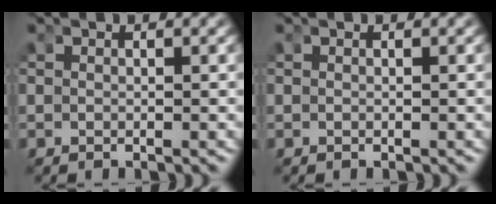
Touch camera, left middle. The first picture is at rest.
{"total": 0.0}